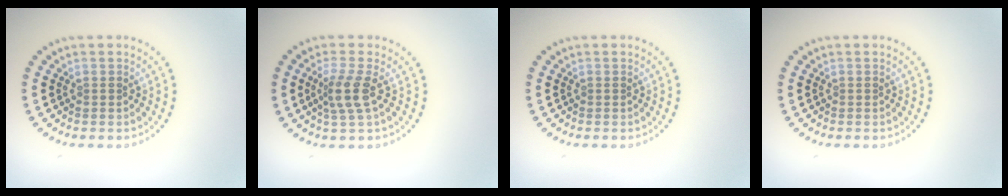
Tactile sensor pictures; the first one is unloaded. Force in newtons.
{"total": 2.6, "press": 2.1, "slide": 1.6}
{"total": 0.0}
{"total": 0.0}